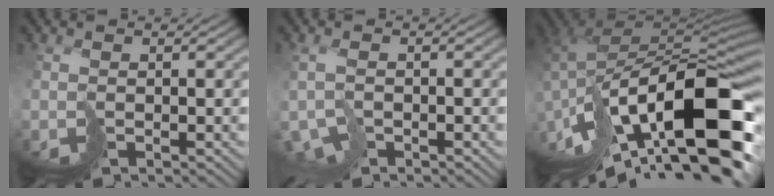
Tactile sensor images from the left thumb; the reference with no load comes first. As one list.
[{"total": 2.9, "force": [-1.9, 1.3, 1.8], "torque": [-0.028, 0.002, -0.036]}, {"total": 17.9, "force": [-8.0, 7.2, 14.4], "torque": [-0.269, 0.008, -0.136]}]